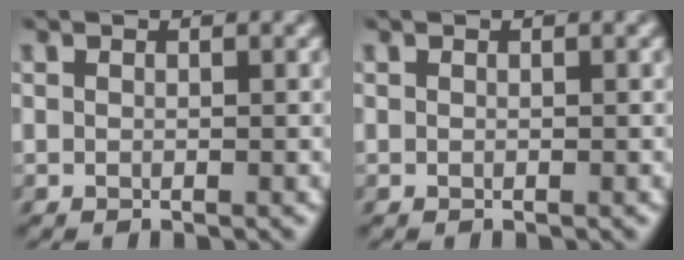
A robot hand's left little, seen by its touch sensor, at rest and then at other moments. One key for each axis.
{"total": 0.0}